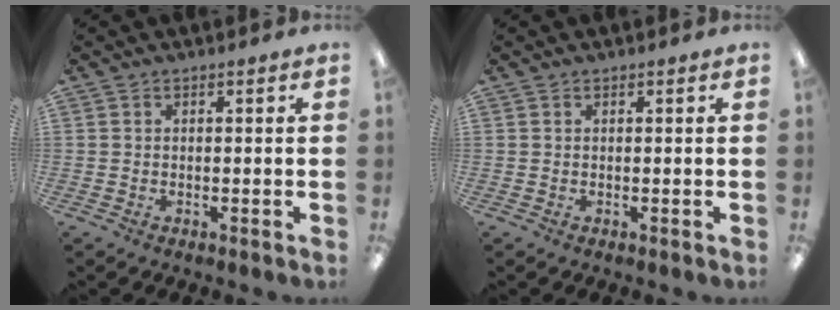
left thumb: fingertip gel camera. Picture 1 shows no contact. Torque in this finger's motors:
{"motor_torque": [0.00, 0.00, 0.00, 0.00, 0.00]}